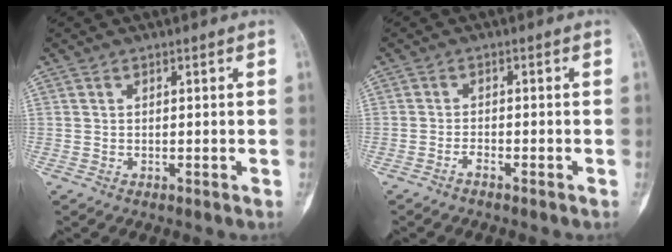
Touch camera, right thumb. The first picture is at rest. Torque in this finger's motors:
{"motor_torque": [-0.24, -0.02, 0.00, 0.10, -0.08]}